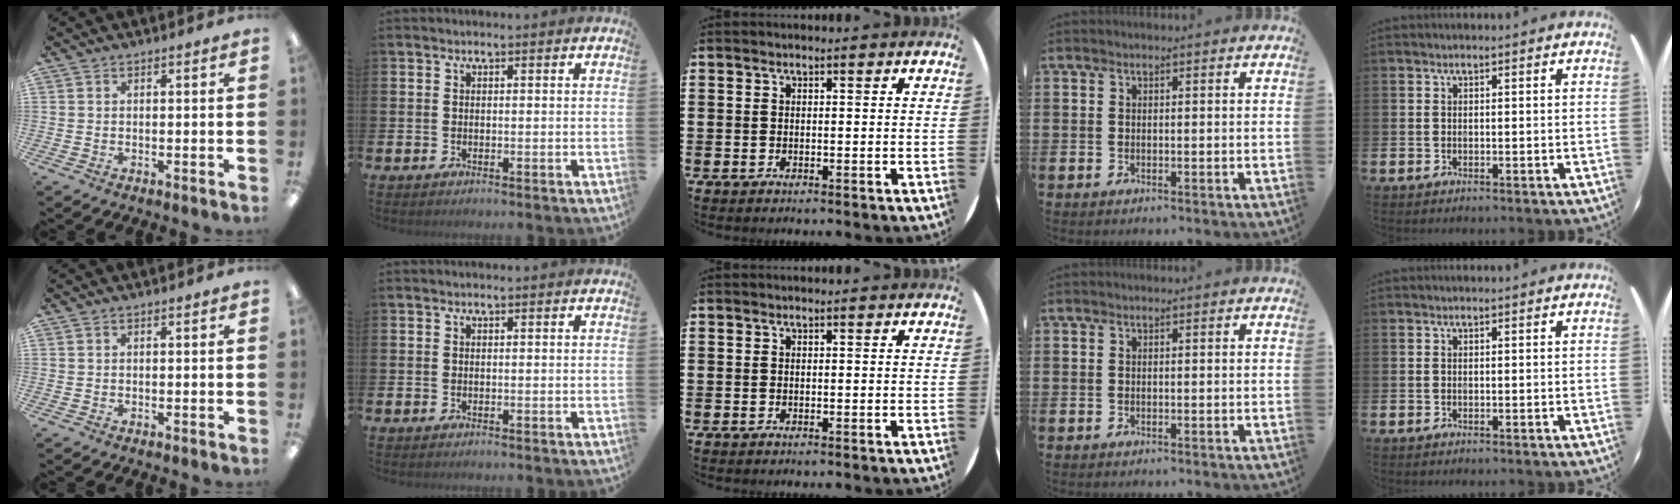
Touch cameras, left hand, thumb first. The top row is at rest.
{}